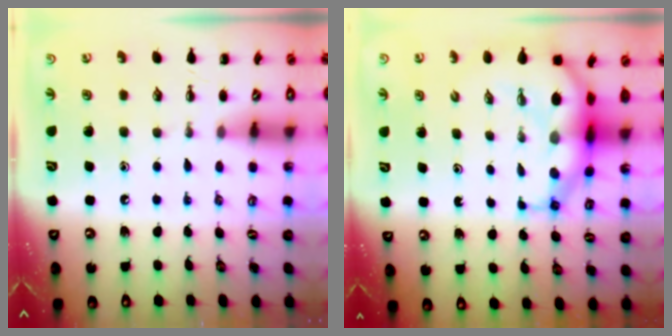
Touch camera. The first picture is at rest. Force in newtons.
{"total": 9.1, "press": 8.8, "slide": 2.3}